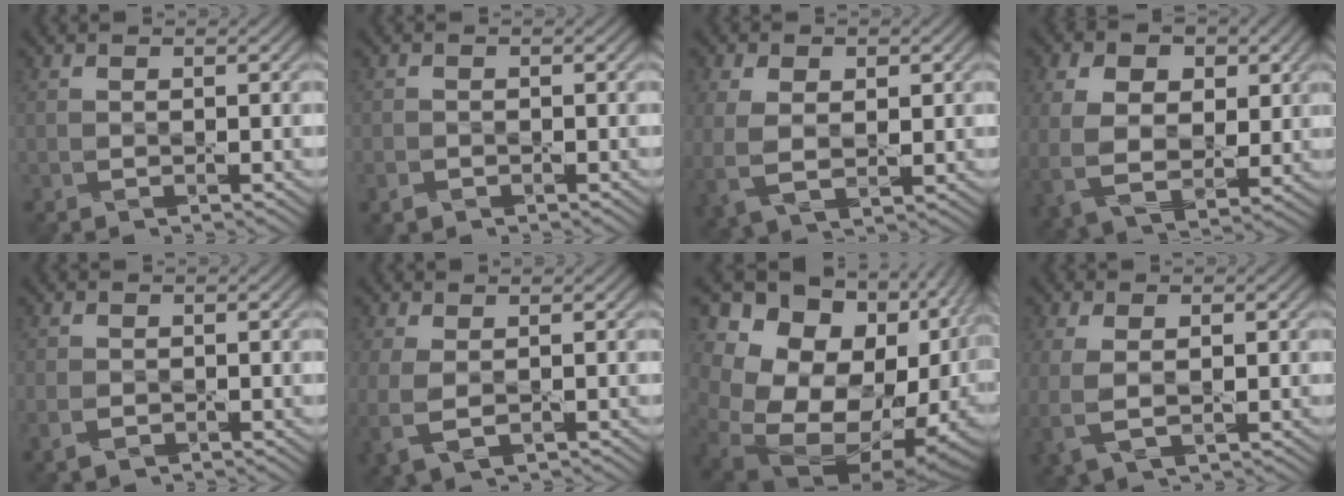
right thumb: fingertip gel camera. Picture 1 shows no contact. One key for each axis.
{"total": 1.6, "fx": -1.0, "fy": 1.1, "fz": 0.6, "tx": -0.016, "ty": -0.003, "tz": -0.021}
{"total": 6.2, "fx": 0.5, "fy": 4.2, "fz": 4.5, "tx": -0.107, "ty": -0.013, "tz": 0.017}
{"total": 9.6, "fx": 1.6, "fy": 7.0, "fz": 6.3, "tx": -0.149, "ty": -0.009, "tz": 0.037}
{"total": 2.2, "fx": -0.9, "fy": 1.6, "fz": 1.2, "tx": -0.035, "ty": -0.008, "tz": -0.018}
{"total": 4.9, "fx": -0.8, "fy": 3.1, "fz": 3.7, "tx": -0.108, "ty": -0.012, "tz": -0.012}
{"total": 21.7, "fx": 0.0, "fy": 17.5, "fz": 12.9, "tx": -0.238, "ty": -0.019, "tz": 0.020}
{"total": 4.7, "fx": -0.3, "fy": 2.9, "fz": 3.8, "tx": -0.097, "ty": -0.012, "tz": 0.003}